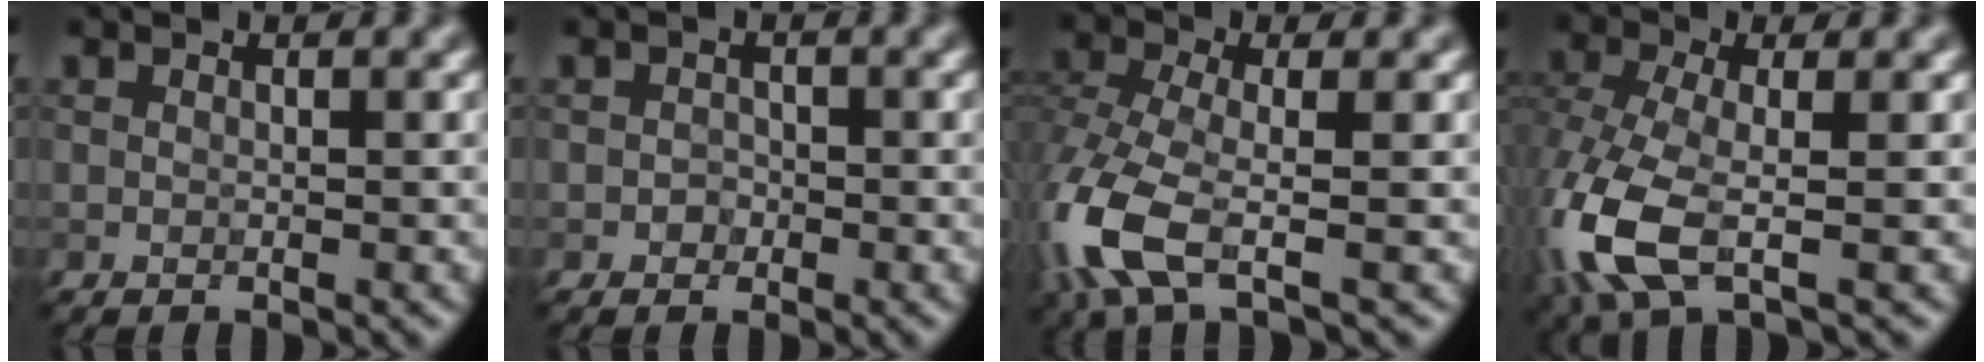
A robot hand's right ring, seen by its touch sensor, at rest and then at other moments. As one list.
[{"total": 2.5, "force": [-2.0, -0.5, -1.4], "torque": [-0.006, -0.011, 0.004]}, {"total": 6.9, "force": [-5.0, 1.4, 4.6], "torque": [-0.163, -0.027, -0.070]}, {"total": 6.9, "force": [-4.6, 1.8, 4.8], "torque": [-0.172, -0.026, -0.059]}]